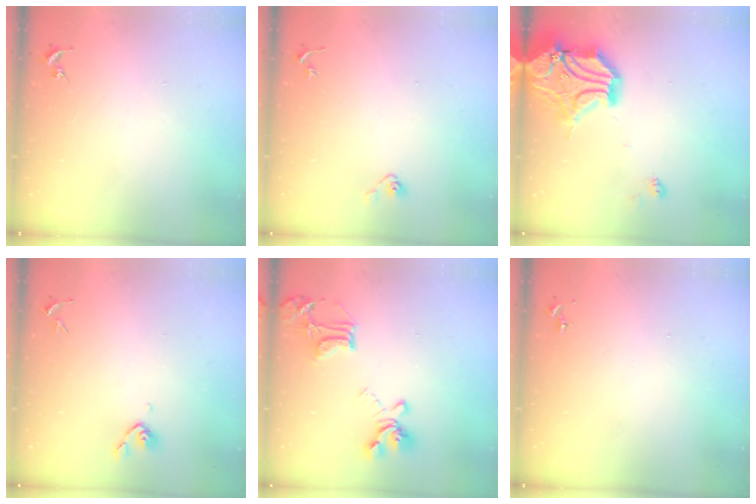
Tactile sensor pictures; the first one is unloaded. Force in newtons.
{"total": 4.1, "press": 3.9, "slide": 1.2}
{"total": 20.7, "press": 20.5, "slide": 3.1}
{"total": 5.1, "press": 4.9, "slide": 1.2}
{"total": 17.0, "press": 17.0, "slide": 1.4}
{"total": 0.0}